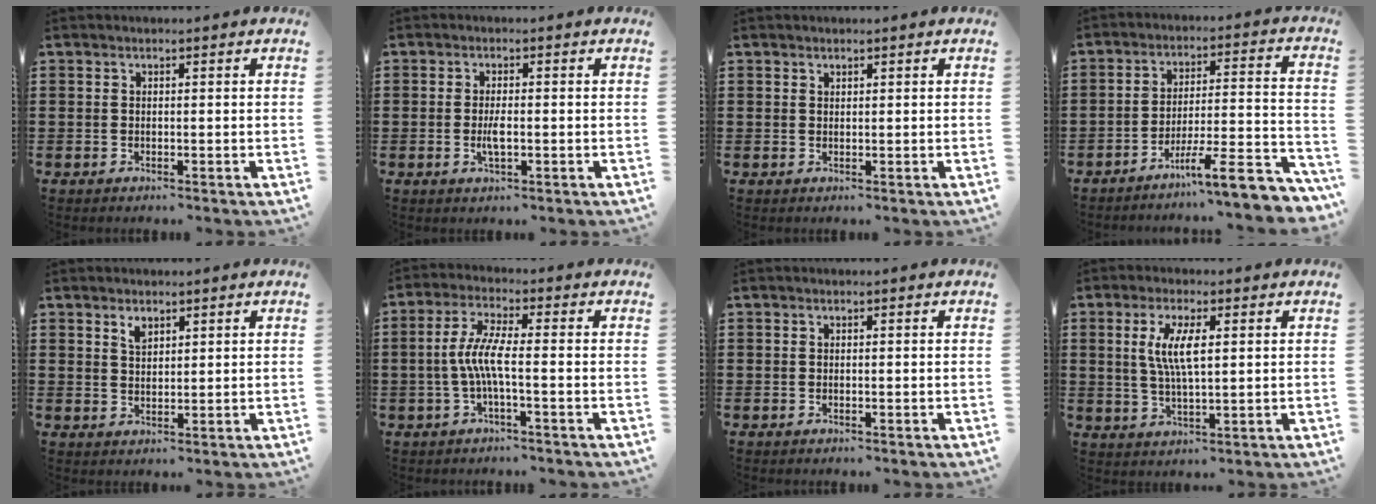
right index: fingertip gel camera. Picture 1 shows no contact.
{"total": 2.9, "force": [-0.5, 0.9, 2.7], "torque": [-0.055, -0.003, -0.012]}
{"total": 0.7, "force": [0.6, 0.4, 0.1], "torque": [-0.003, 0.001, 0.012]}
{"total": 9.5, "force": [-7.1, 1.2, 6.2], "torque": [-0.093, 0.008, -0.131]}
{"total": 2.1, "force": [1.6, 1.1, 1.0], "torque": [-0.023, 0.001, 0.029]}
{"total": 5.8, "force": [-1.1, 0.9, 5.6], "torque": [-0.130, -0.008, -0.032]}
{"total": 0.0}
{"total": 6.1, "force": [1.4, 1.7, 5.6], "torque": [-0.122, 0.002, 0.020]}